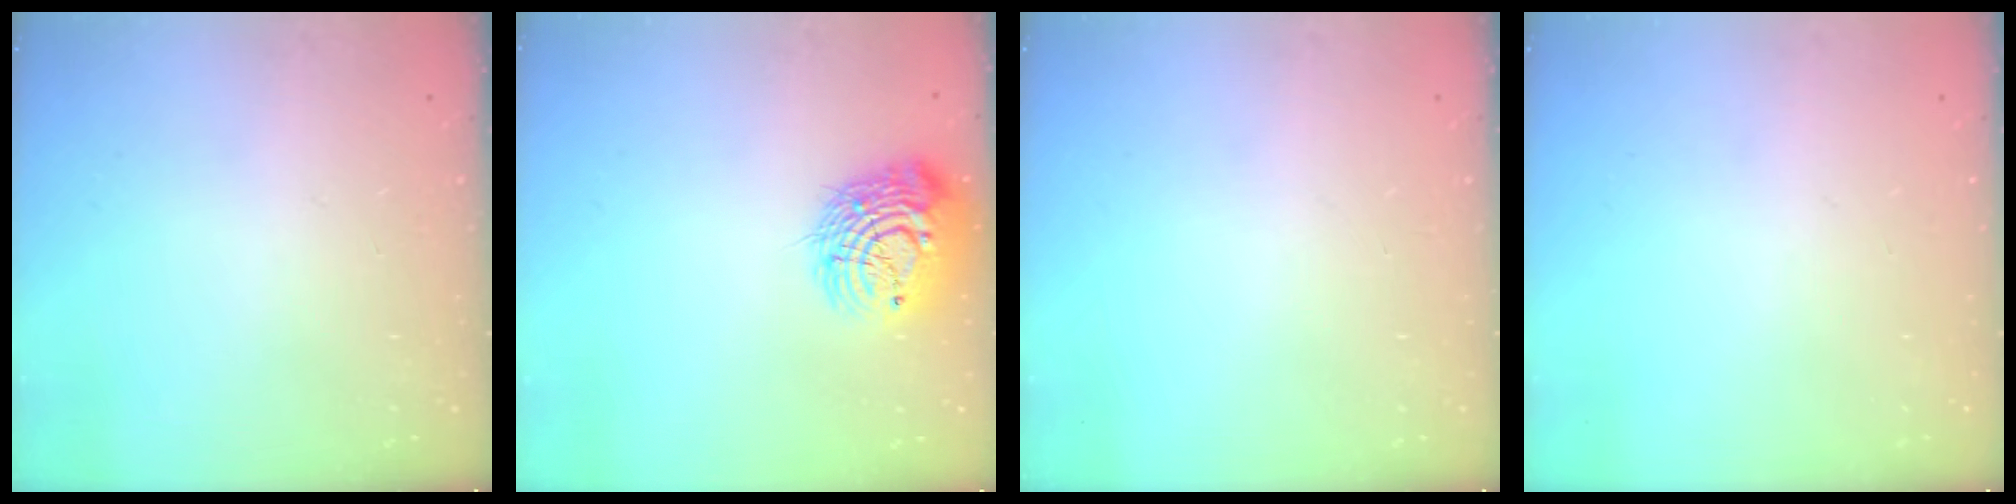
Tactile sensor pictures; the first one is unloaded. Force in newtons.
{"total": 12.5, "press": 12.4, "slide": 1.4}
{"total": 0.0}
{"total": 0.0}